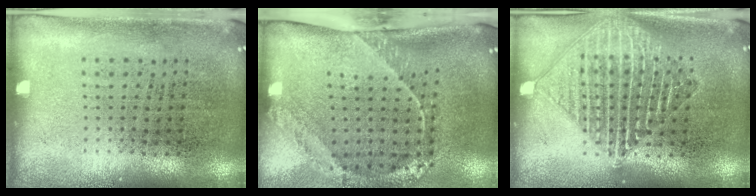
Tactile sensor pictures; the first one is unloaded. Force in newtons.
{"total": 2.7, "press": 1.8, "slide": 2.0}
{"total": 2.1, "press": 2.1, "slide": 0.3}